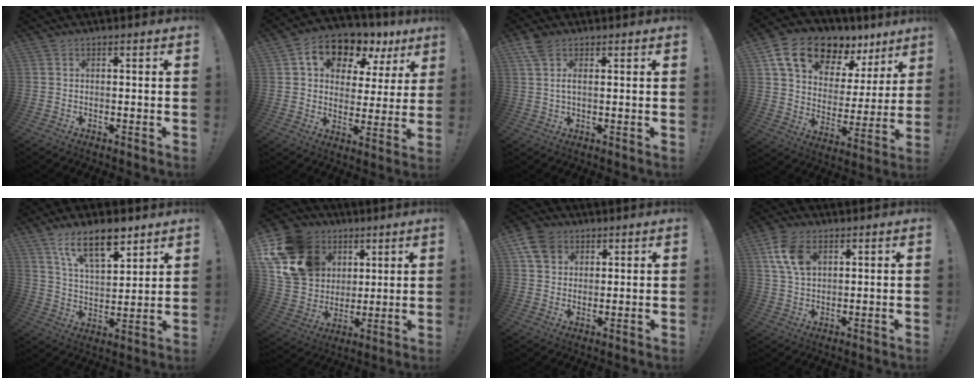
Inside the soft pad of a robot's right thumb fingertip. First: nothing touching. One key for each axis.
{"total": 12.4, "fx": 7.4, "fy": 7.5, "fz": 6.6, "tx": -0.109, "ty": -0.044, "tz": 0.130}
{"total": 3.7, "fx": 1.9, "fy": 1.6, "fz": 2.8, "tx": -0.055, "ty": -0.003, "tz": 0.034}
{"total": 17.0, "fx": 12.0, "fy": 8.5, "fz": 8.5, "tx": -0.147, "ty": -0.077, "tz": 0.219}
{"total": 13.8, "fx": 9.5, "fy": 5.3, "fz": 8.6, "tx": -0.140, "ty": -0.049, "tz": 0.167}
{"total": 20.7, "fx": 8.2, "fy": 16.5, "fz": 9.4, "tx": -0.174, "ty": -0.030, "tz": 0.186}
{"total": 8.6, "fx": 4.6, "fy": 6.5, "fz": 3.2, "tx": -0.042, "ty": -0.023, "tz": 0.089}
{"total": 9.9, "fx": 4.0, "fy": 6.2, "fz": 6.6, "tx": -0.130, "ty": -0.003, "tz": 0.078}